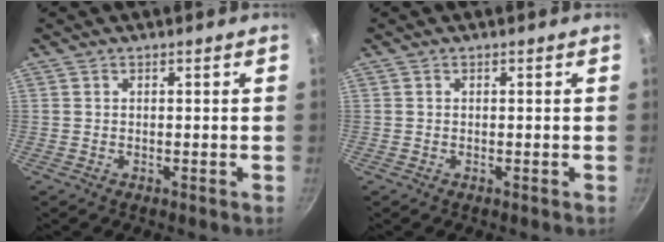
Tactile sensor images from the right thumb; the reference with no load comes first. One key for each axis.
{"total": 0.0}